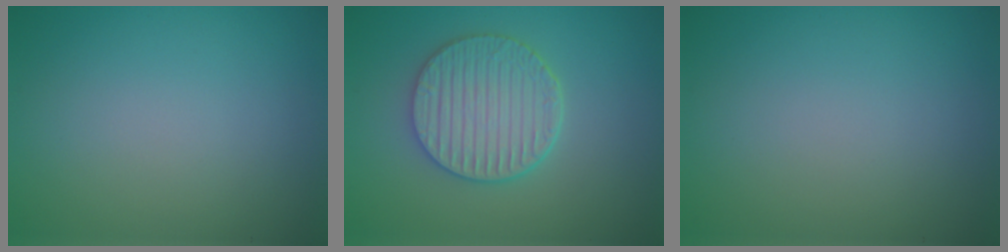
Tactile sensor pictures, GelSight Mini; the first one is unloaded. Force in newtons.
{"total": 5.1, "press": 4.3, "slide": 2.8}
{"total": 0.0}